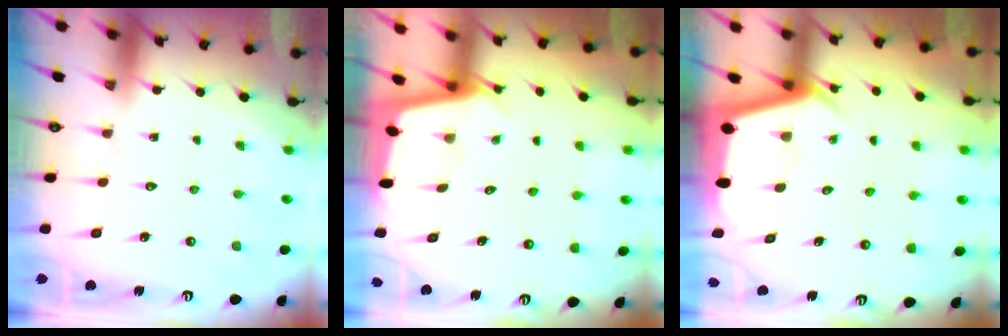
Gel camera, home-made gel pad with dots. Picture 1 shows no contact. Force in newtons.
{"total": 2.0, "press": 2.0, "slide": 0.2}
{"total": 2.8, "press": 2.8, "slide": 0.2}